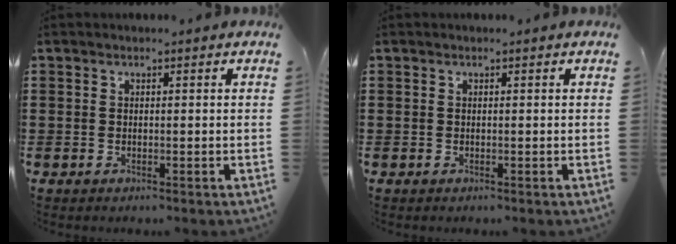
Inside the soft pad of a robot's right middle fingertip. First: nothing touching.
{"total": 0.0}